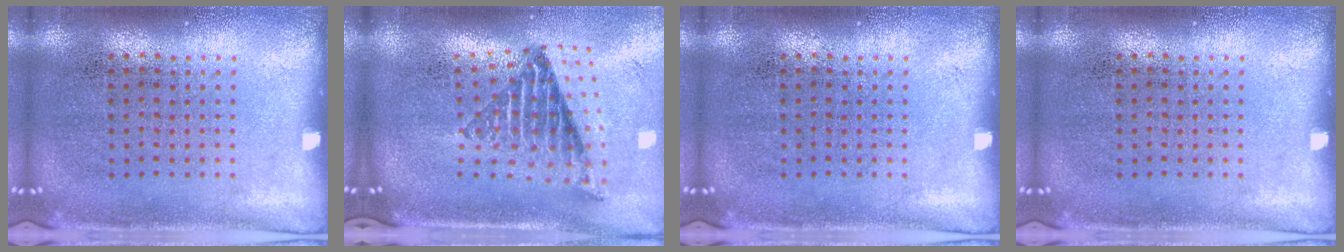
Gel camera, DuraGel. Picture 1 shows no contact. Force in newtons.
{"total": 2.1, "press": 1.4, "slide": 1.5}
{"total": 0.0}
{"total": 0.0}